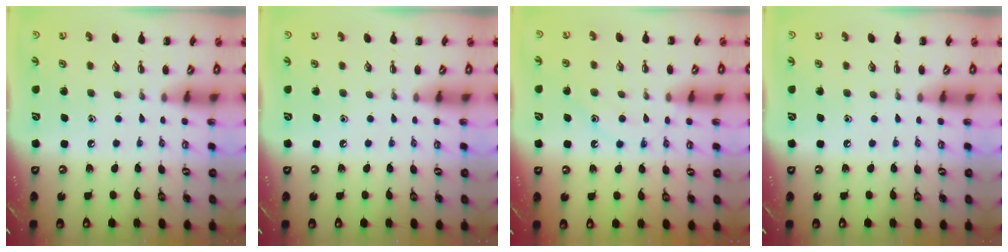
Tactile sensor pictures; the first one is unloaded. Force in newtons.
{"total": 0.0}
{"total": 11.9, "press": 11.9, "slide": 0.7}
{"total": 0.0}